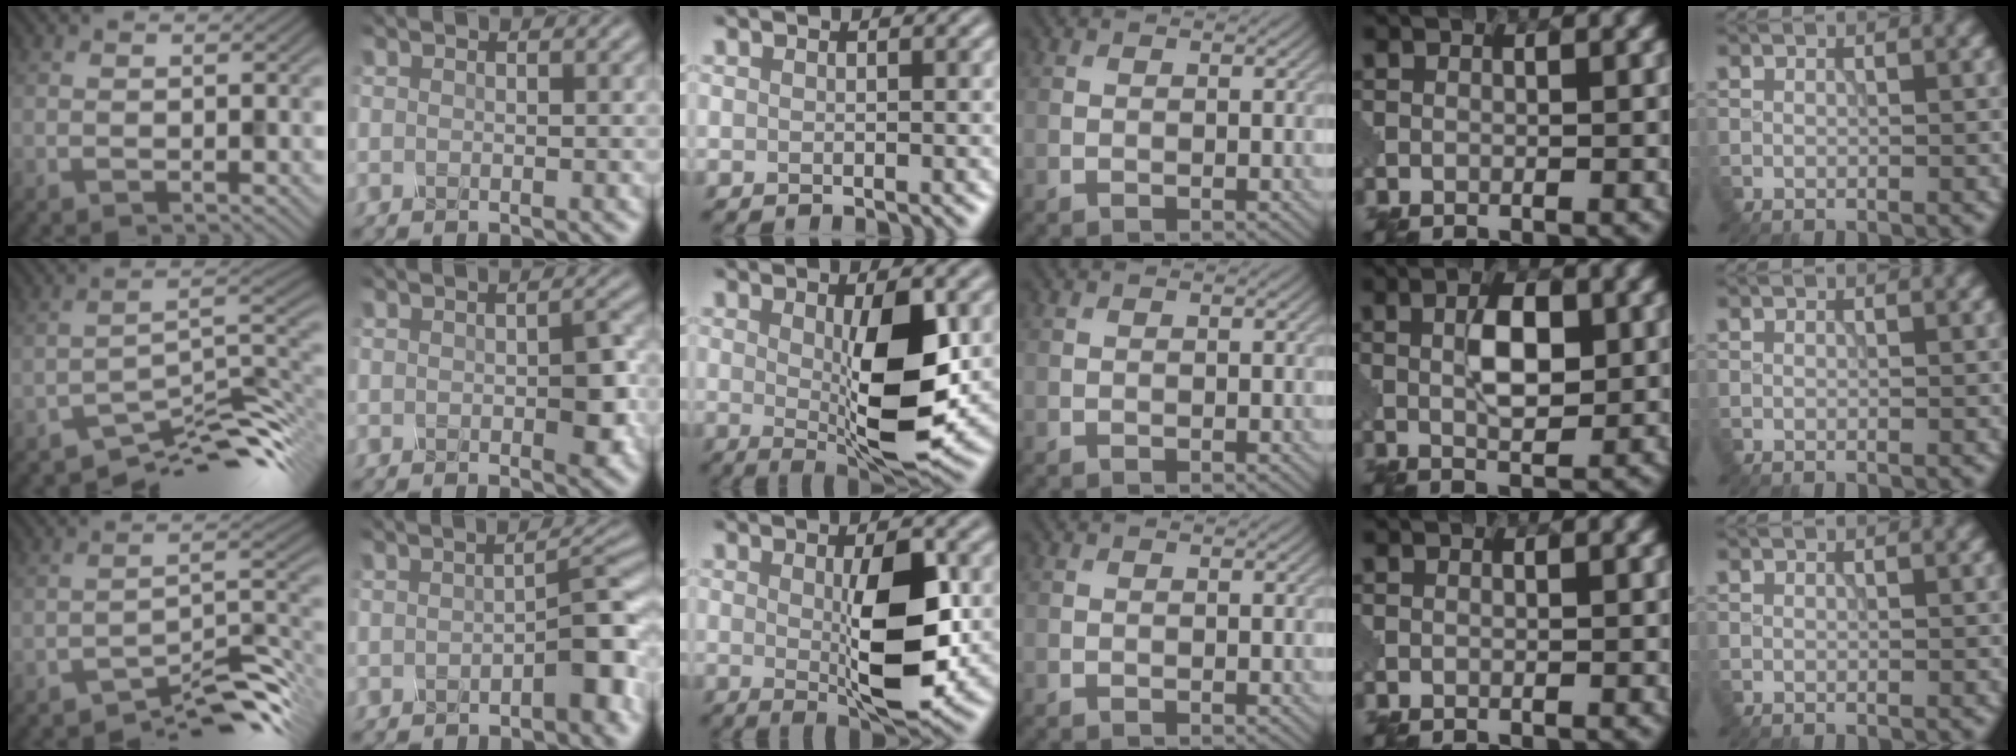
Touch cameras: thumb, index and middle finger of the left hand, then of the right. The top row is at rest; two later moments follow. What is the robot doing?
{"motion": "press", "object": "mechanical pencil"}